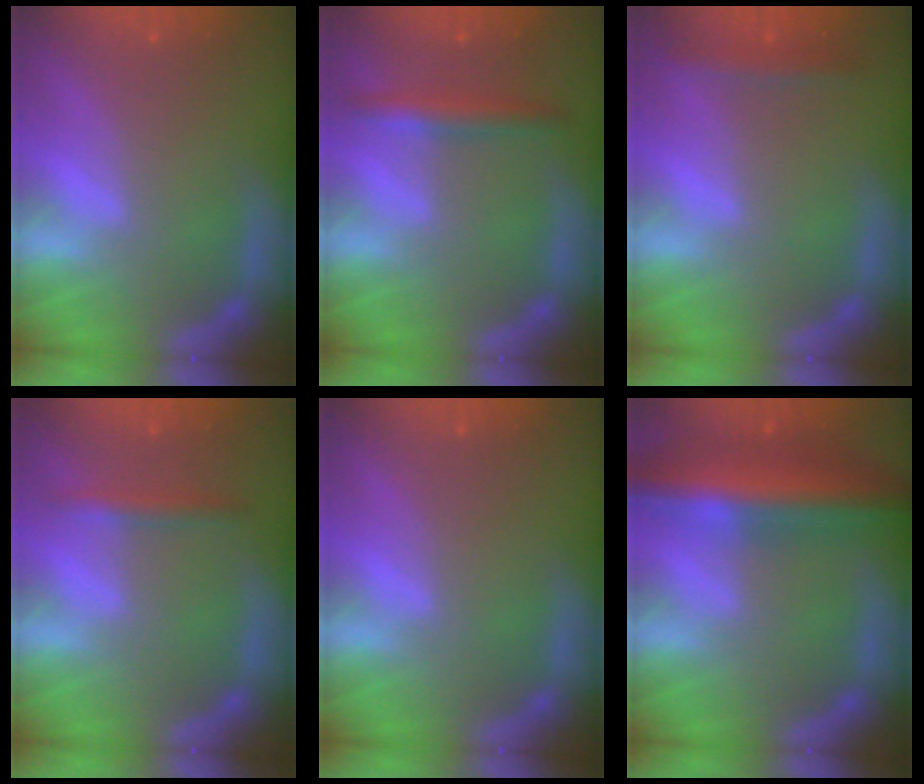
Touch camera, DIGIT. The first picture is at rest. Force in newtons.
{"total": 3.0}
{"total": 1.9}
{"total": 1.9}
{"total": 0.0}
{"total": 9.5}